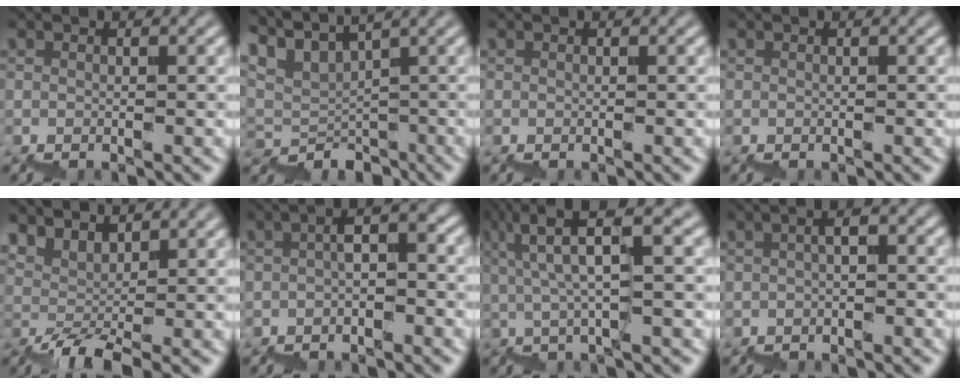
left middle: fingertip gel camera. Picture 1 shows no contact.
{"total": 3.8, "force": [3.3, 1.7, 0.4], "torque": [0.000, 0.000, 0.078]}
{"total": 0.0}
{"total": 0.0}
{"total": 2.4, "force": [2.2, 0.3, 0.9], "torque": [-0.018, 0.014, 0.044]}
{"total": 3.0, "force": [-1.1, 0.8, 2.7], "torque": [-0.038, 0.019, -0.020]}
{"total": 7.2, "force": [3.7, 1.1, 6.1], "torque": [-0.080, 0.023, 0.062]}
{"total": 1.8, "force": [-0.7, 0.4, 1.6], "torque": [-0.026, 0.013, -0.012]}